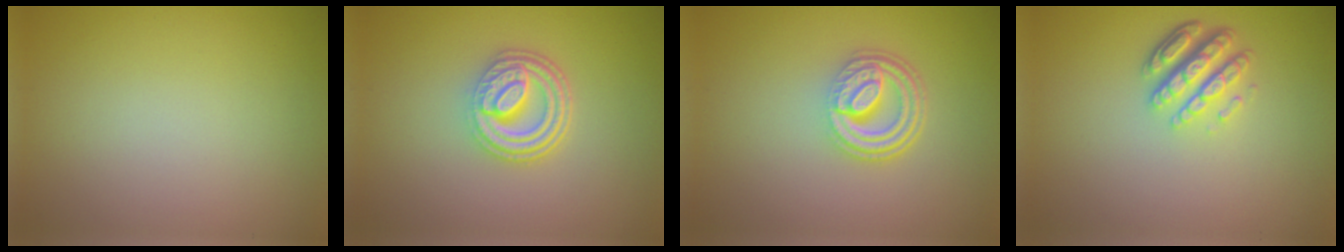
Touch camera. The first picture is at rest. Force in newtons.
{"total": 4.8, "press": 3.7, "slide": 3.1}
{"total": 4.6, "press": 3.4, "slide": 3.1}
{"total": 4.5, "press": 3.3, "slide": 3.1}